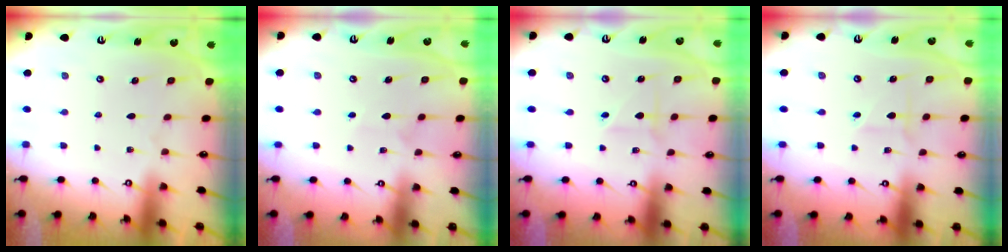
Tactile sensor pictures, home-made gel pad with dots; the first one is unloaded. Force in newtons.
{"total": 2.9, "press": 2.8, "slide": 0.4}
{"total": 2.1, "press": 1.9, "slide": 0.7}
{"total": 1.8, "press": 1.8, "slide": 0.2}